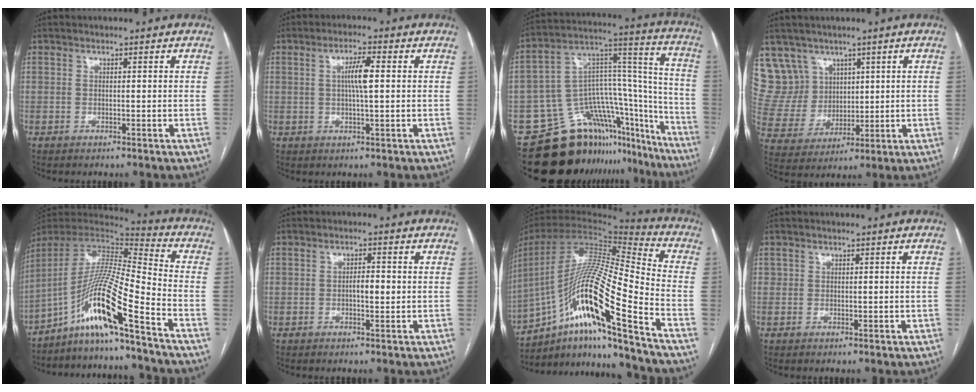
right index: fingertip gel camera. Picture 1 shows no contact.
{"total": 4.5, "force": [0.6, 0.3, 4.5], "torque": [-0.082, 0.003, 0.010]}
{"total": 25.9, "force": [-20.7, 12.1, 9.9], "torque": [-0.094, 0.070, -0.292]}
{"total": 9.7, "force": [6.3, 7.4, 0.7], "torque": [-0.028, 0.038, 0.141]}
{"total": 15.5, "force": [-10.0, -1.3, 11.8], "torque": [-0.221, 0.005, -0.183]}
{"total": 2.6, "force": [-0.2, 0.8, 2.5], "torque": [-0.041, 0.003, -0.002]}
{"total": 19.2, "force": [-12.0, -0.7, 15.0], "torque": [-0.308, -0.008, -0.225]}
{"total": 1.0, "force": [0.3, 0.8, 0.4], "torque": [-0.003, 0.001, 0.005]}